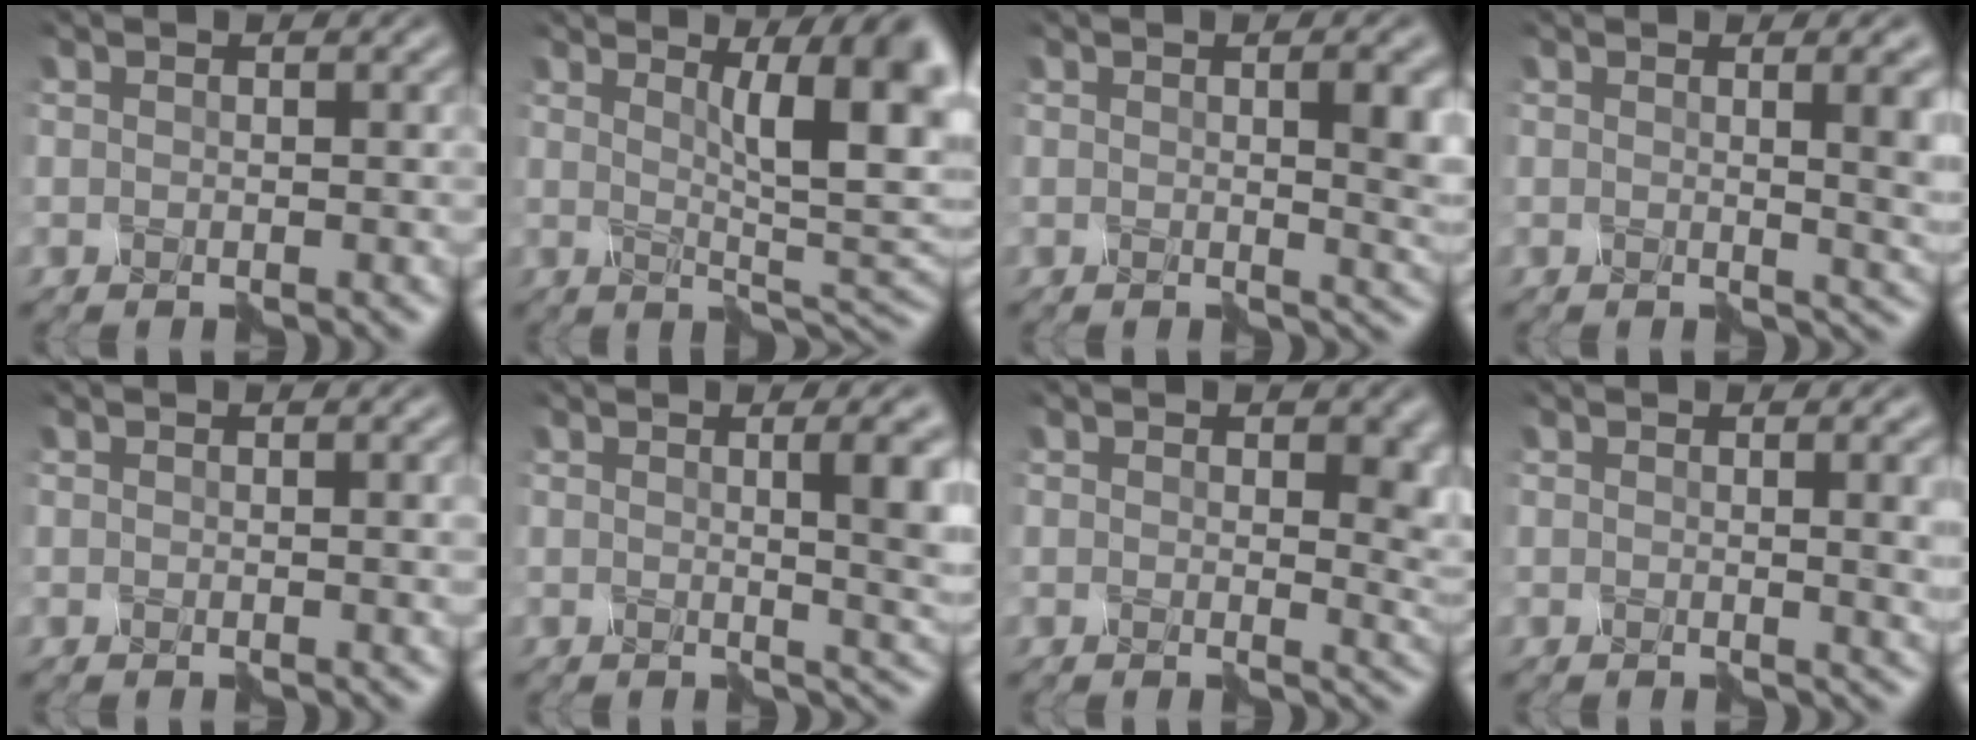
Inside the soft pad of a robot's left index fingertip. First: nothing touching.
{"total": 8.8, "force": [2.5, 2.3, 8.1], "torque": [-0.080, 0.008, 0.032]}
{"total": 4.8, "force": [0.6, 1.5, 4.6], "torque": [-0.048, -0.003, 0.009]}
{"total": 5.8, "force": [0.6, 2.2, 5.3], "torque": [-0.032, 0.002, 0.004]}
{"total": 0.7, "force": [0.2, 0.1, 0.6], "torque": [-0.008, -0.002, 0.003]}
{"total": 5.6, "force": [0.6, 1.6, 5.3], "torque": [-0.050, -0.001, 0.008]}
{"total": 5.6, "force": [0.8, 3.3, 4.5], "torque": [-0.036, -0.009, 0.015]}
{"total": 4.6, "force": [0.6, 1.9, 4.1], "torque": [-0.023, -0.001, 0.009]}